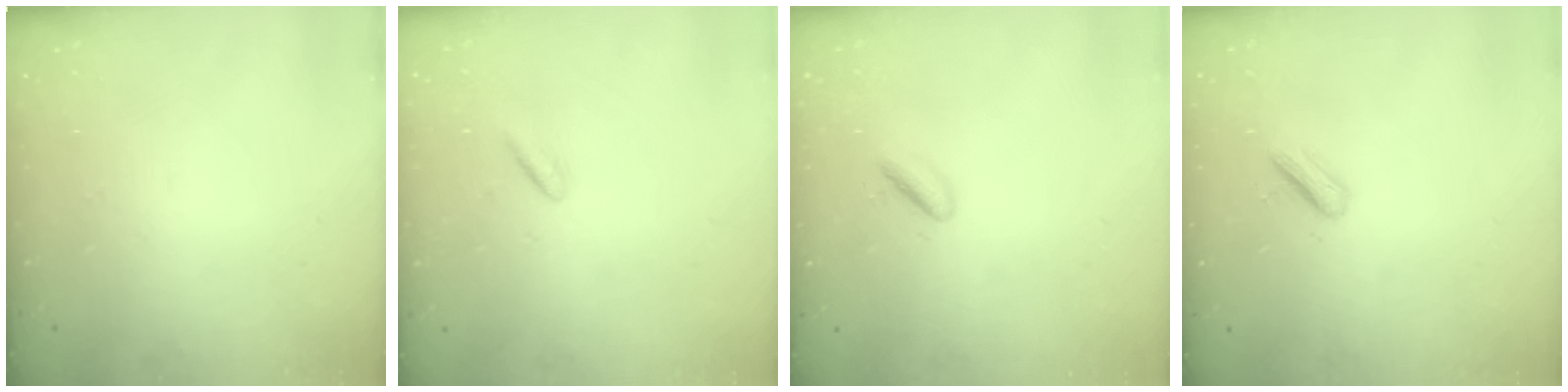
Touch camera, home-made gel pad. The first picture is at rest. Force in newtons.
{"total": 0.9, "press": 0.7, "slide": 0.6}
{"total": 2.7, "press": 2.5, "slide": 1.2}
{"total": 3.5, "press": 3.4, "slide": 0.6}